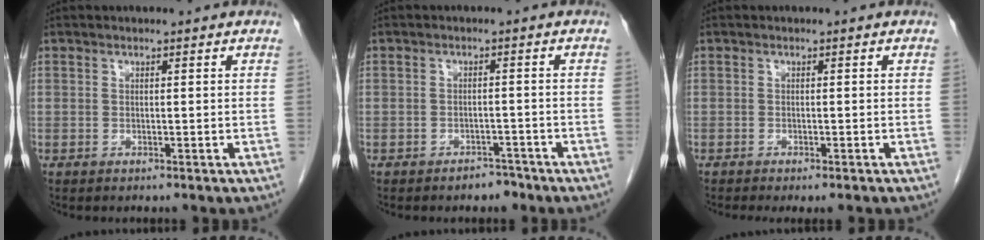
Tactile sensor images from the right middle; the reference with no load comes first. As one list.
[{"total": 2.2, "force": [-1.8, 1.2, 0.6], "torque": [-0.009, 0.004, -0.023]}, {"total": 4.1, "force": [-3.5, 0.5, 2.2], "torque": [-0.020, -0.009, -0.047]}]